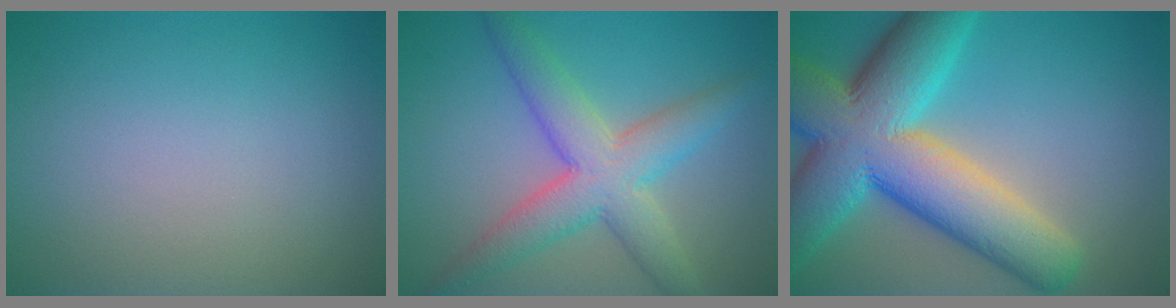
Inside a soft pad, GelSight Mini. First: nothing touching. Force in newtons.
{"total": 6.4, "press": 6.4, "slide": 0.4}
{"total": 14.0, "press": 14.0, "slide": 0.7}